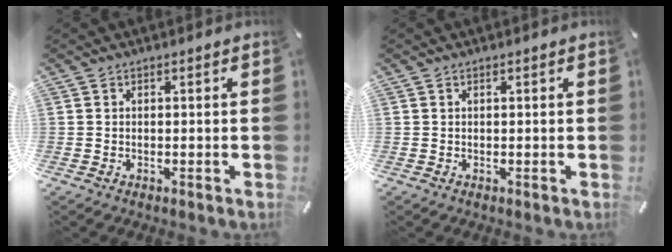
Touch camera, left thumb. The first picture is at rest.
{"total": 0.0}